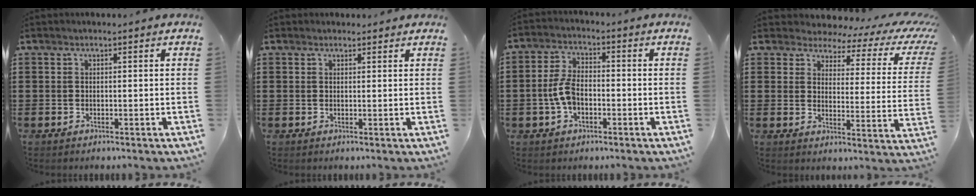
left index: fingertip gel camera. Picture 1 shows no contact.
{"total": 1.0, "force": [0.9, 0.4, 0.1], "torque": [0.005, 0.001, 0.016]}
{"total": 5.6, "force": [-1.4, 3.0, 4.5], "torque": [-0.106, 0.002, -0.032]}
{"total": 3.8, "force": [3.0, 1.7, 1.6], "torque": [-0.044, -0.019, 0.044]}